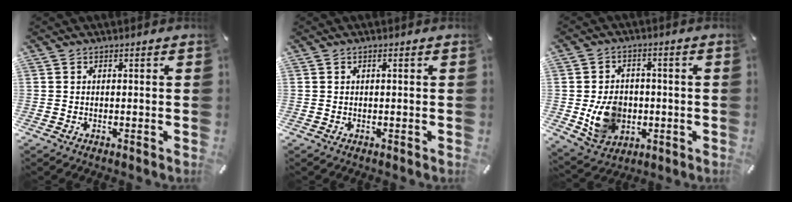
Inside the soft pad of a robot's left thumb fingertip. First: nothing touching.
{"total": 0.5, "force": [0.1, 0.0, 0.5], "torque": [-0.009, 0.001, 0.000]}
{"total": 10.4, "force": [-1.6, 8.7, 5.3], "torque": [-0.105, 0.012, -0.025]}